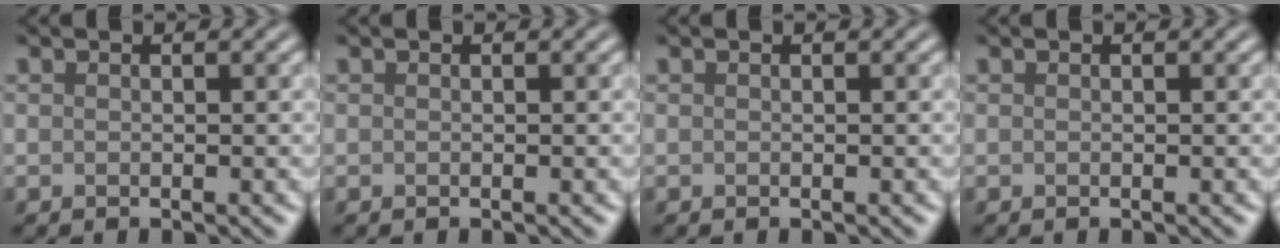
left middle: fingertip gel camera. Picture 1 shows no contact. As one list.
[{"total": 0.0}, {"total": 0.0}, {"total": 0.0}]